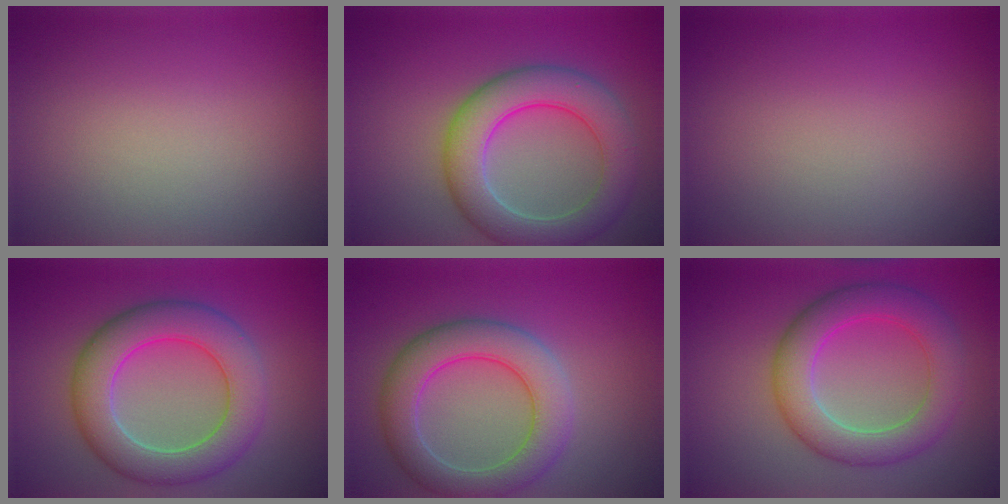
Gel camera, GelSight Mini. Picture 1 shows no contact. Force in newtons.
{"total": 7.1, "press": 7.0, "slide": 0.5}
{"total": 0.0}
{"total": 7.4, "press": 7.4, "slide": 0.5}
{"total": 6.2, "press": 6.1, "slide": 0.5}
{"total": 6.1, "press": 6.1, "slide": 0.2}